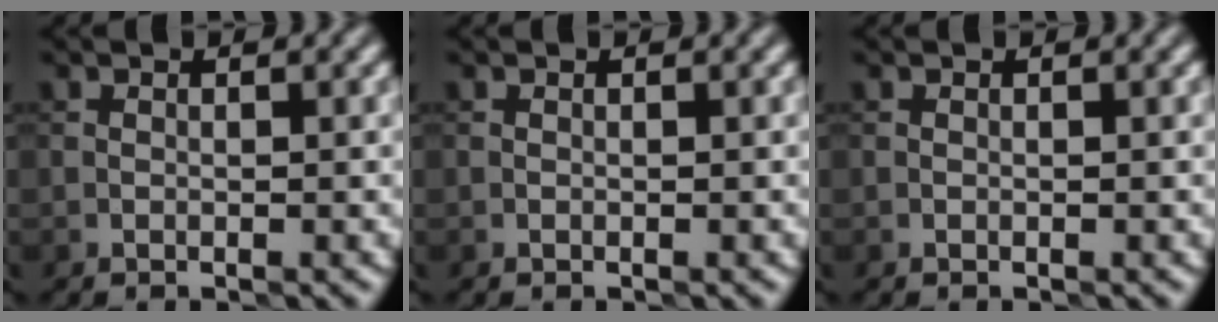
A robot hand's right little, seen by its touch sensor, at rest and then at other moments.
{"total": 0.0}
{"total": 0.0}